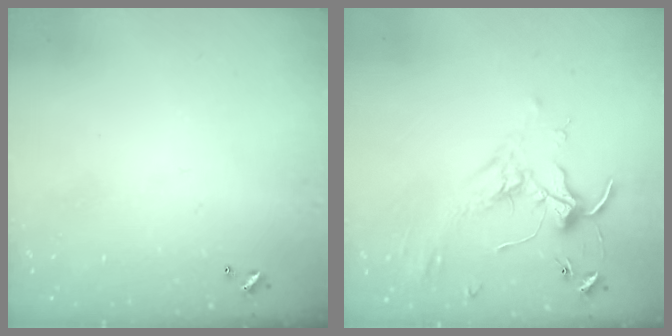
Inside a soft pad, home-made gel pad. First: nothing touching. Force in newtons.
{"total": 1.8, "press": 1.8, "slide": 0.4}